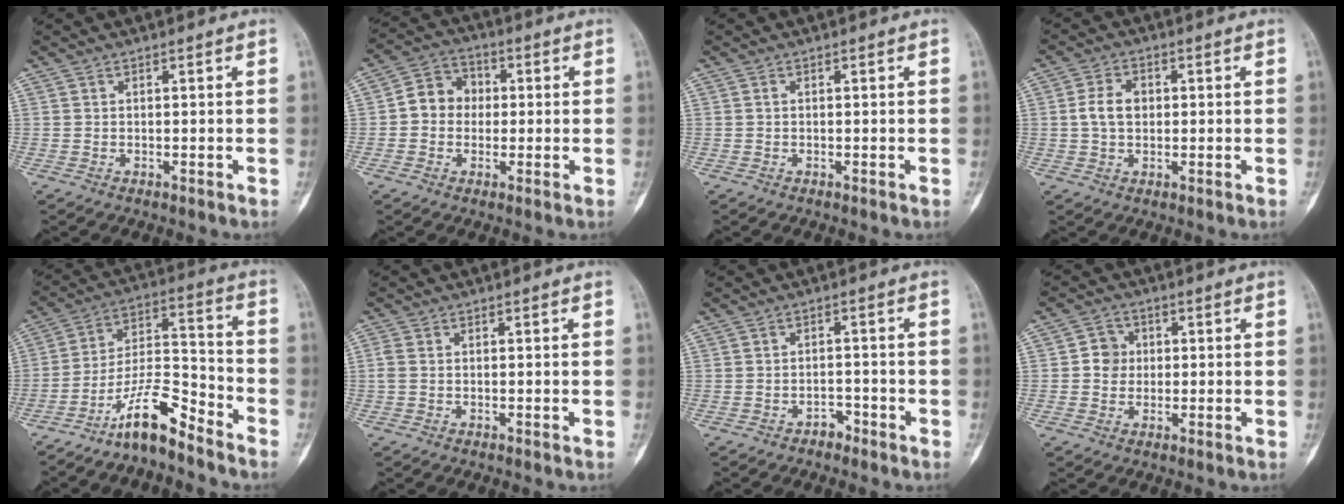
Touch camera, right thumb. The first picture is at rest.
{"total": 7.3, "force": [0.0, 6.4, 3.5], "torque": [-0.034, 0.022, -0.016]}
{"total": 0.0}
{"total": 5.2, "force": [0.4, 3.6, 3.6], "torque": [-0.068, 0.010, 0.004]}
{"total": 11.5, "force": [-9.0, 2.6, 6.8], "torque": [-0.126, 0.087, -0.169]}
{"total": 1.5, "force": [-0.1, 0.9, 1.2], "torque": [-0.038, -0.001, -0.005]}
{"total": 2.2, "force": [-1.7, 1.3, 0.6], "torque": [-0.006, 0.015, -0.028]}
{"total": 4.2, "force": [0.3, 3.9, 1.6], "torque": [-0.001, 0.007, -0.002]}